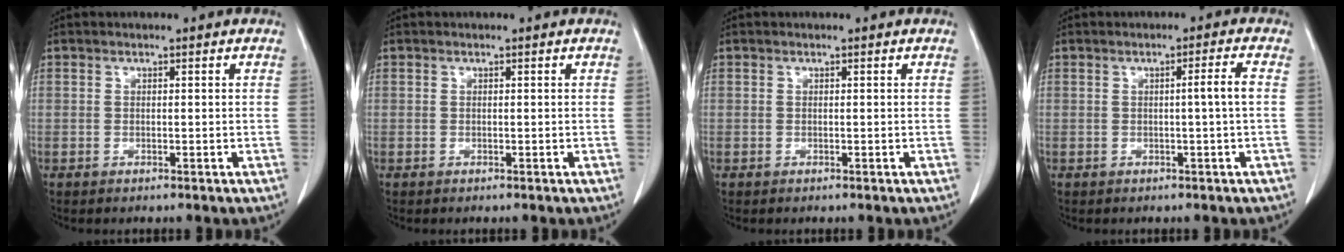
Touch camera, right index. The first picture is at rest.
{"total": 0.0}
{"total": 0.0}
{"total": 2.4, "force": [-0.1, -0.7, 2.3], "torque": [-0.035, 0.000, 0.000]}